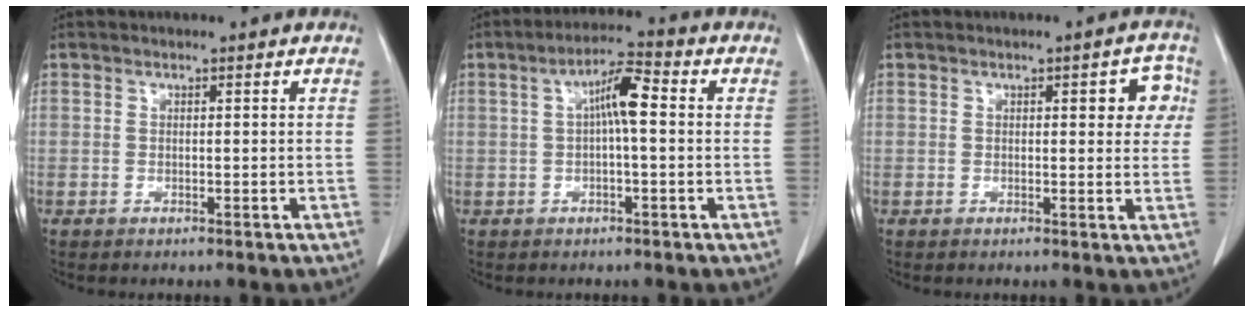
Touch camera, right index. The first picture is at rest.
{"total": 5.8, "force": [0.6, 0.9, 5.7], "torque": [-0.102, 0.018, 0.009]}
{"total": 4.6, "force": [1.4, 1.7, 4.0], "torque": [-0.037, 0.010, 0.012]}